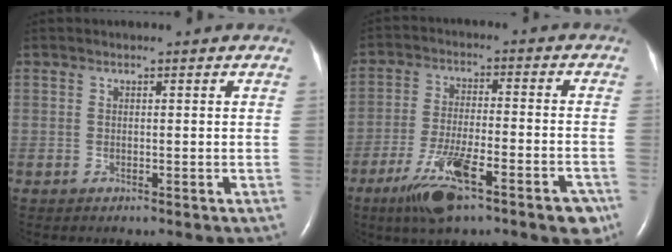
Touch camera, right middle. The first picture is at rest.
{"total": 12.9, "force": [-7.5, 2.6, 10.2], "torque": [-0.162, -0.010, -0.120]}